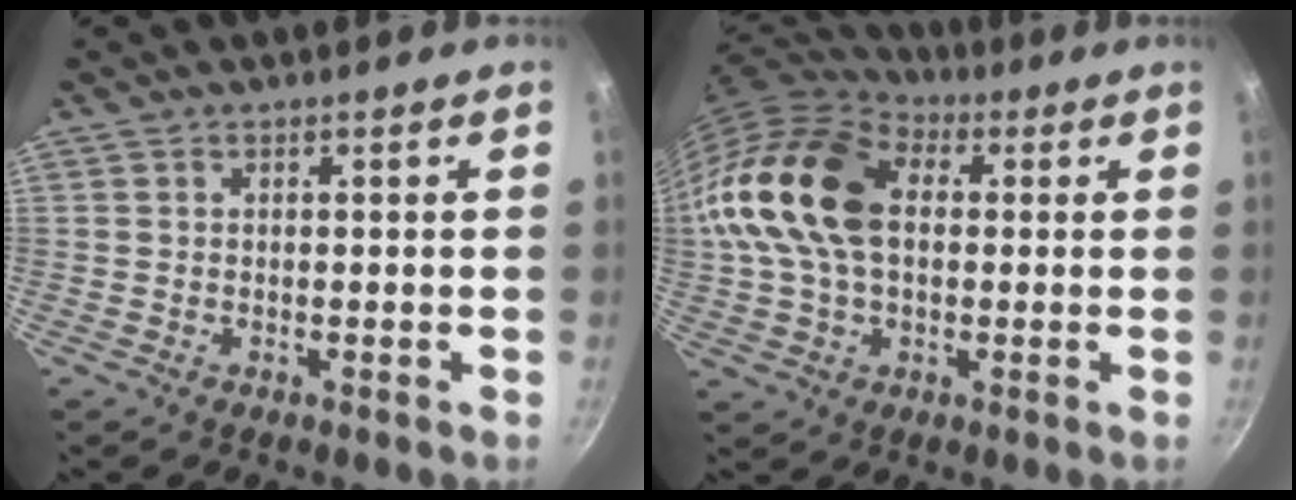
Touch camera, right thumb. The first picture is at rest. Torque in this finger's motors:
{"motor_torque": [0.07, 1.42, 0.49, -0.32, 0.54]}